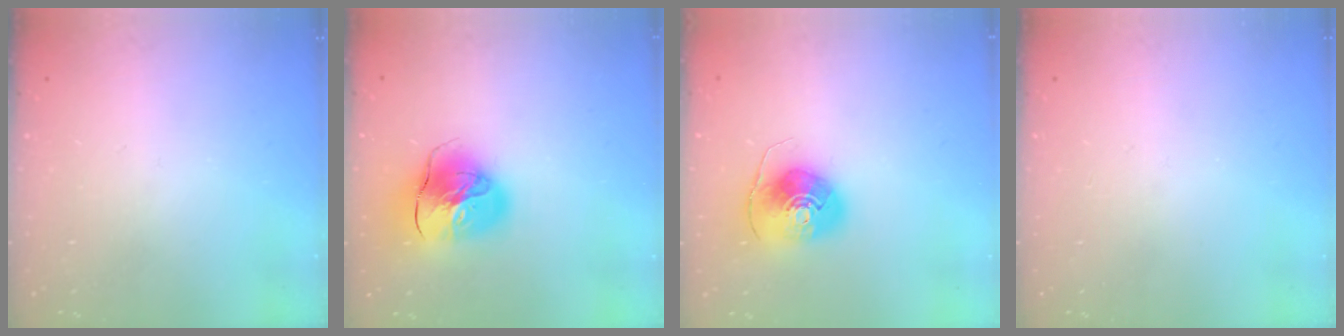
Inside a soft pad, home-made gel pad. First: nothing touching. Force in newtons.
{"total": 14.1, "press": 14.0, "slide": 2.0}
{"total": 9.8, "press": 9.7, "slide": 1.2}
{"total": 0.0}